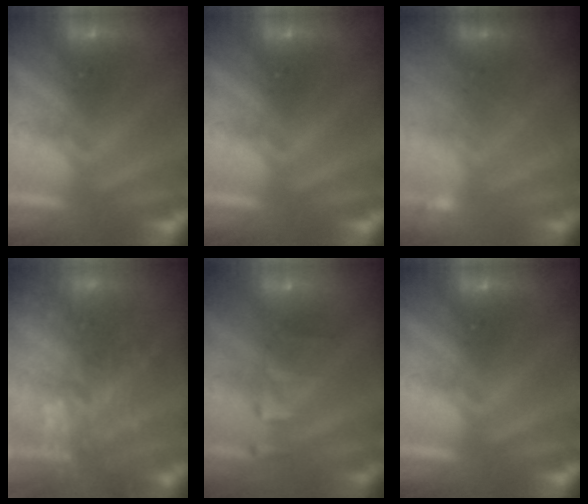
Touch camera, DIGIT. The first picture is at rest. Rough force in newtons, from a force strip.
{"total": 0.0}
{"total": 2.2}
{"total": 6.1}
{"total": 2.3}
{"total": 0.0}